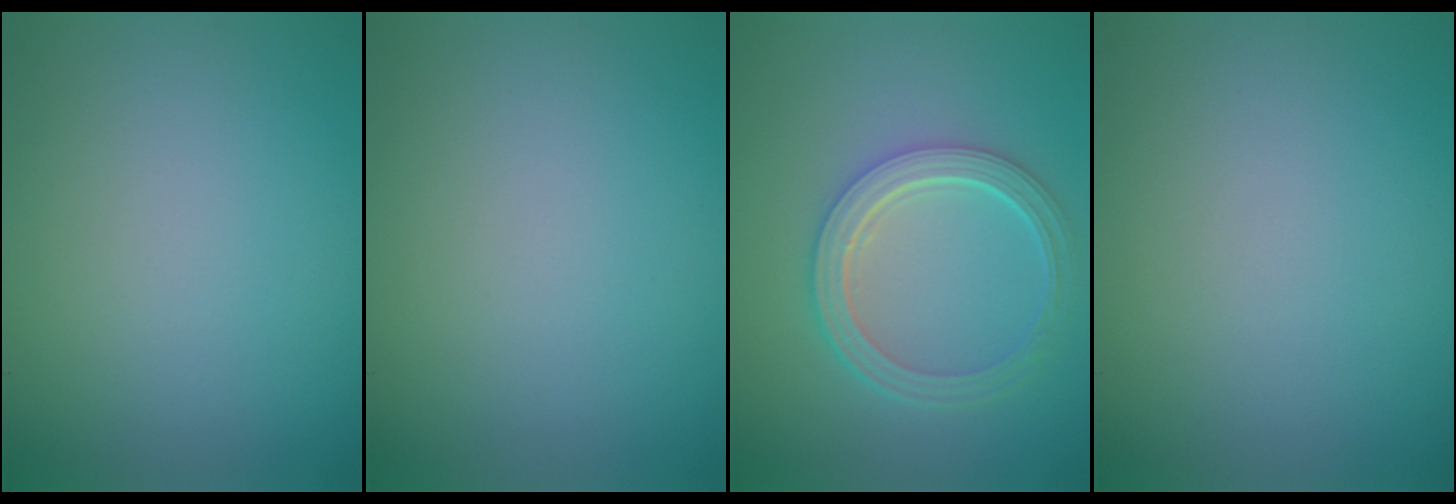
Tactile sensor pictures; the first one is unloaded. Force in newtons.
{"total": 0.0}
{"total": 4.9, "press": 3.7, "slide": 3.3}
{"total": 0.0}